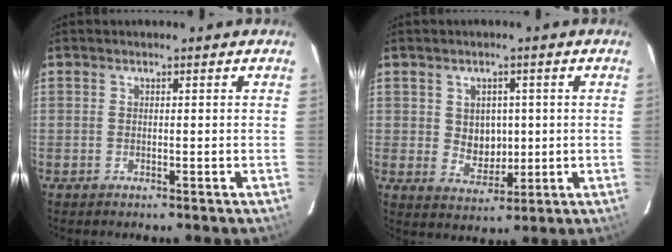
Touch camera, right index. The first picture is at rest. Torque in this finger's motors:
{"motor_torque": [-0.09, 0.02, 0.06, 0.01]}